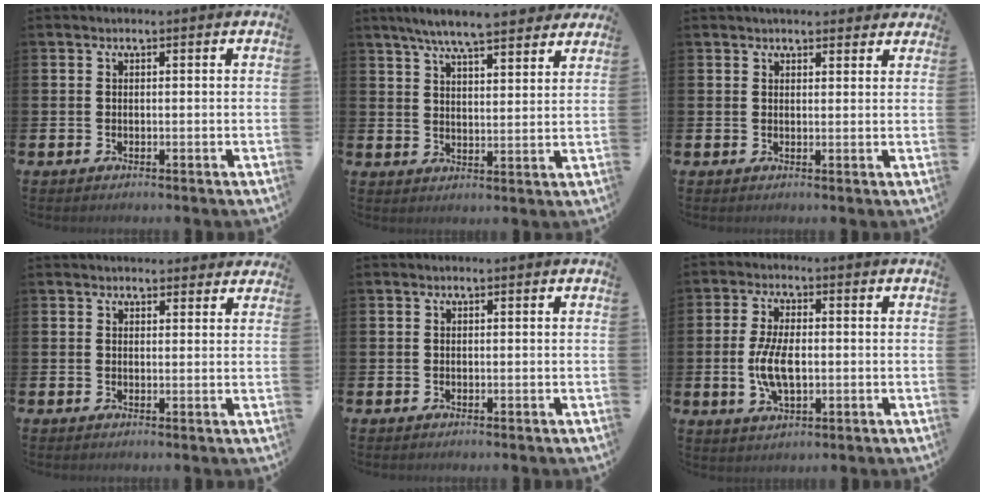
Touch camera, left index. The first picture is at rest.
{"total": 7.3, "force": [6.8, 0.8, 2.7], "torque": [-0.066, -0.028, 0.120]}
{"total": 2.9, "force": [2.7, 1.0, 0.2], "torque": [0.006, -0.011, 0.047]}
{"total": 2.7, "force": [2.6, 0.8, 0.0], "torque": [0.018, -0.015, 0.044]}
{"total": 0.0}
{"total": 6.7, "force": [-0.4, 3.1, 5.9], "torque": [-0.126, 0.000, -0.012]}